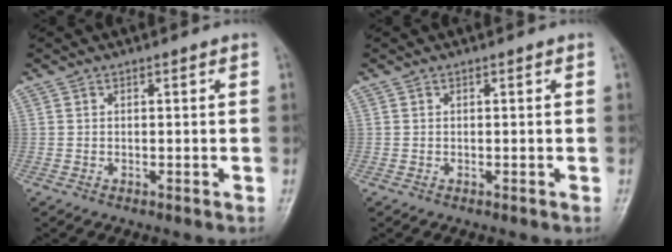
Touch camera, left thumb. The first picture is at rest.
{"total": 0.0}